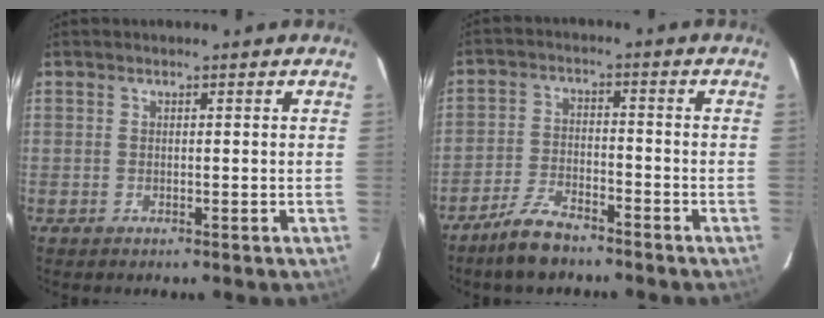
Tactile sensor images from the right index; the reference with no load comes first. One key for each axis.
{"total": 7.1, "fx": -5.9, "fy": 2.4, "fz": 3.2, "tx": -0.086, "ty": 0.001, "tz": -0.111}